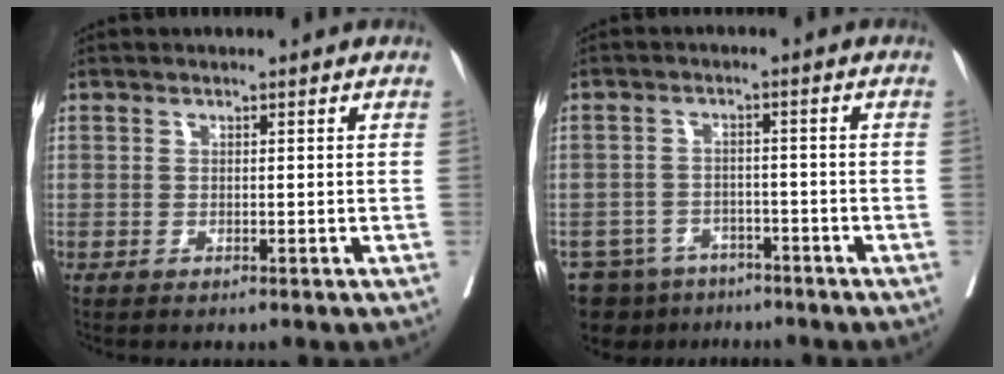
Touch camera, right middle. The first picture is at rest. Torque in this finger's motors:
{"motor_torque": [1.11, -1.02, 0.65, 0.11]}